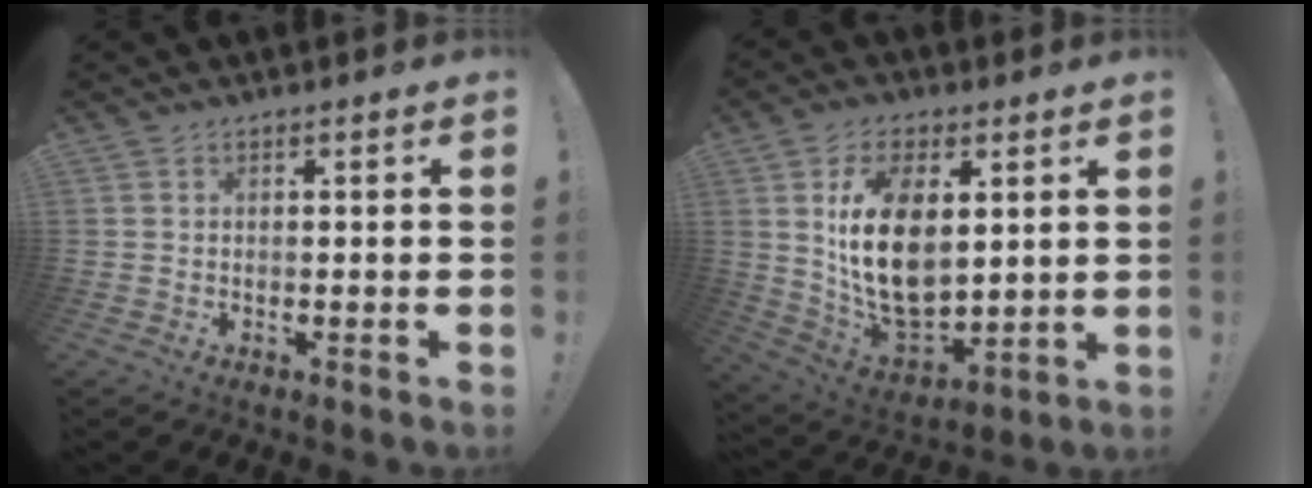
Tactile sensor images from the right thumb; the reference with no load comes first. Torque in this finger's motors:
{"motor_torque": [-0.09, 1.17, 0.95, 1.04, 0.19]}